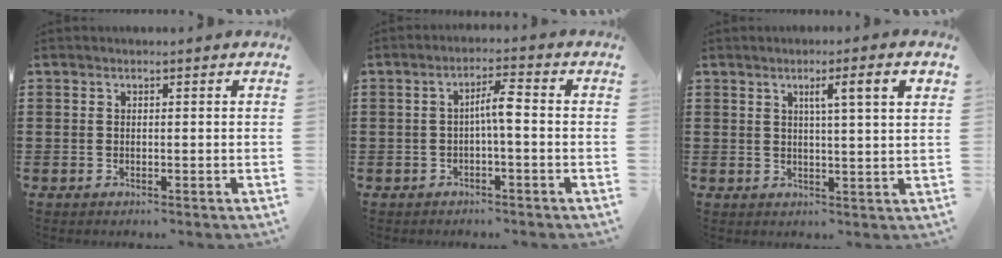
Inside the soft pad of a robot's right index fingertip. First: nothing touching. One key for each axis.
{"total": 3.9, "fx": -0.5, "fy": 0.6, "fz": 3.8, "tx": -0.072, "ty": 0.007, "tz": -0.014}
{"total": 5.1, "fx": 1.9, "fy": 0.1, "fz": 4.7, "tx": -0.085, "ty": -0.006, "tz": 0.025}